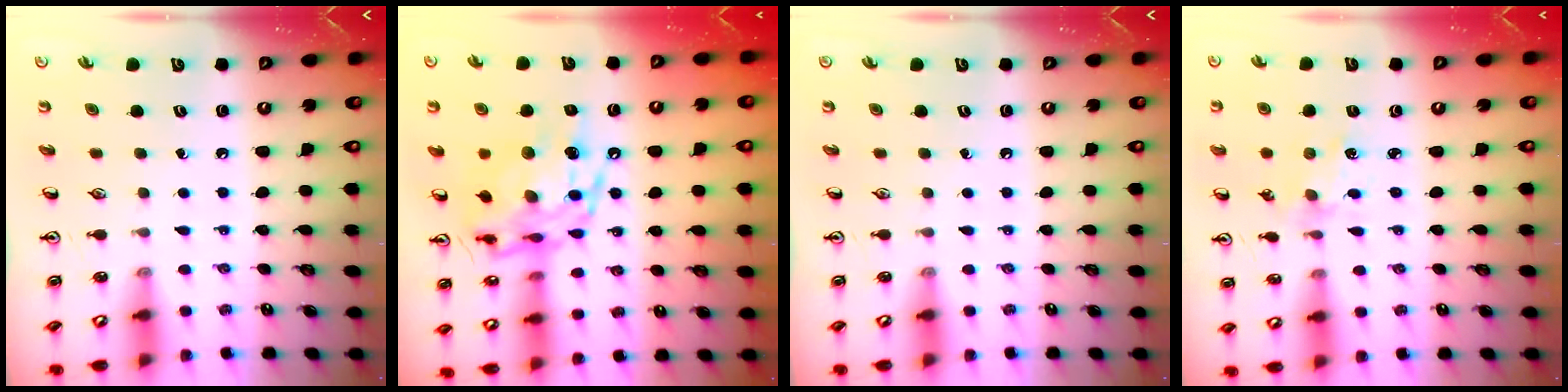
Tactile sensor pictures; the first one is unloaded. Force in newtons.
{"total": 15.2, "press": 15.1, "slide": 1.2}
{"total": 0.0}
{"total": 1.1, "press": 1.1, "slide": 0.2}